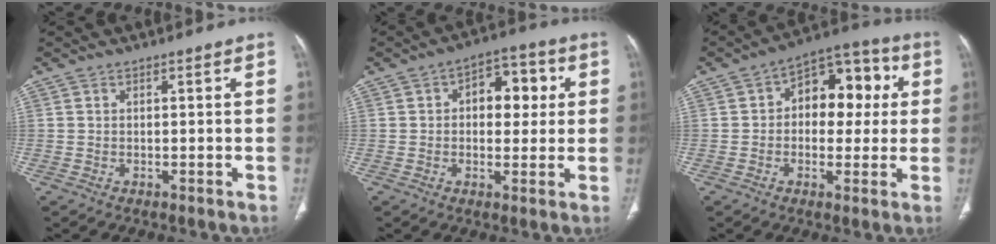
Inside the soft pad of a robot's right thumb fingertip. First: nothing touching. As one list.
[{"total": 9.6, "force": [1.9, 6.1, 7.2], "torque": [-0.059, 0.015, 0.024]}, {"total": 13.5, "force": [2.0, 8.8, 10.0], "torque": [-0.083, 0.032, 0.020]}]